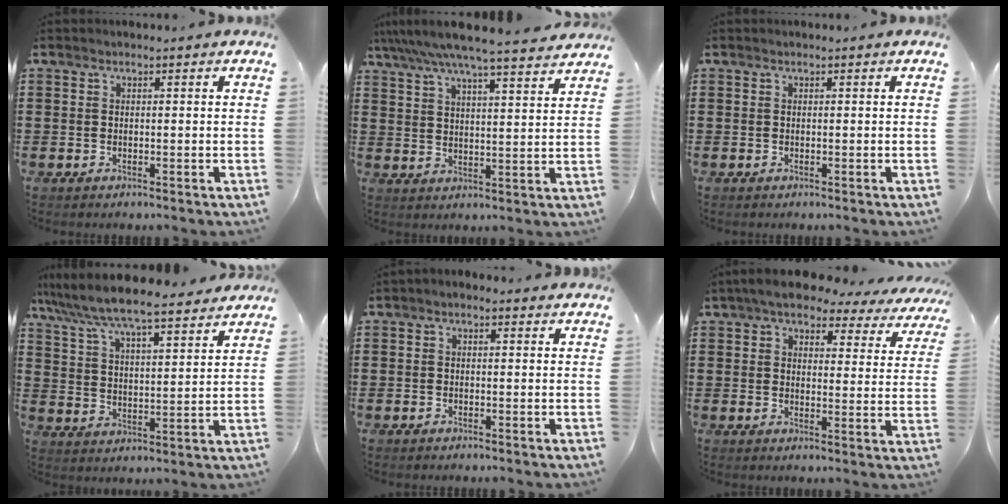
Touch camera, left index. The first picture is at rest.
{"total": 6.6, "force": [5.8, -0.3, 3.0], "torque": [-0.080, -0.034, 0.099]}
{"total": 0.0}
{"total": 7.0, "force": [6.6, 0.0, 2.4], "torque": [-0.076, -0.042, 0.110]}
{"total": 0.8, "force": [-0.1, 0.6, 0.6], "torque": [-0.013, 0.005, -0.002]}
{"total": 5.9, "force": [5.2, 1.4, 2.4], "torque": [-0.063, -0.023, 0.089]}